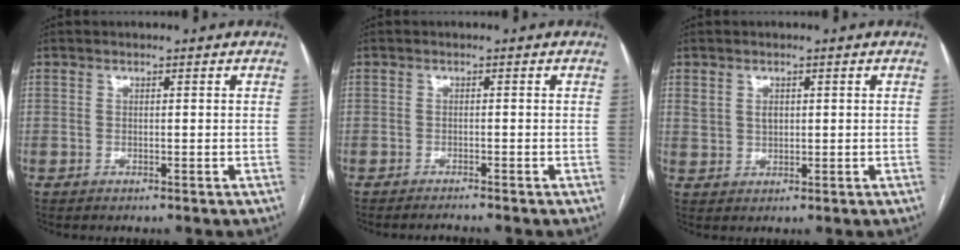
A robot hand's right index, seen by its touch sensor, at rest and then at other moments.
{"total": 1.8, "force": [-1.7, -0.5, 0.2], "torque": [-0.003, -0.007, -0.026]}
{"total": 2.5, "force": [1.4, 1.8, 1.1], "torque": [-0.027, 0.009, 0.028]}